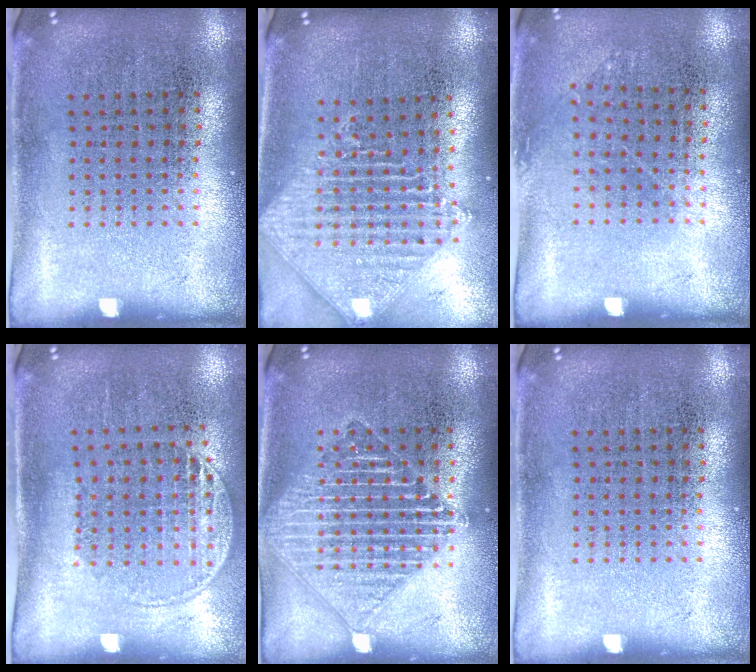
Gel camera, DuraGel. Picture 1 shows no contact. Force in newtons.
{"total": 1.9, "press": 1.6, "slide": 1.0}
{"total": 0.8, "press": 0.6, "slide": 0.6}
{"total": 1.6, "press": 1.3, "slide": 0.9}
{"total": 3.4, "press": 3.3, "slide": 0.5}
{"total": 0.0}